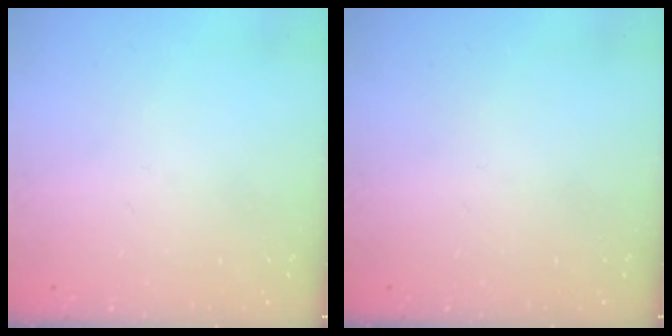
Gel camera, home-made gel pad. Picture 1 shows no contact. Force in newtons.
{"total": 0.0}